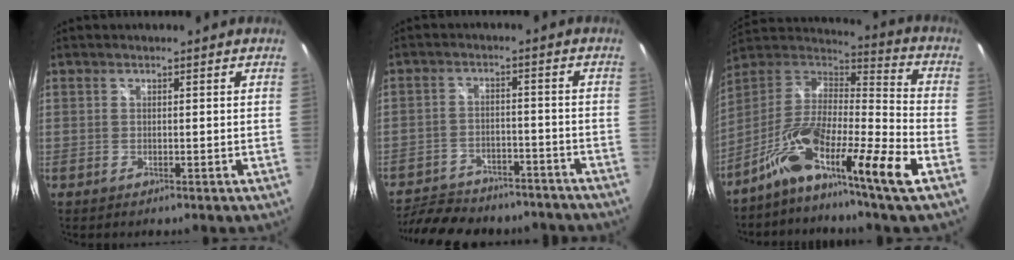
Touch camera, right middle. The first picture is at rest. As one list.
[{"total": 19.4, "force": [-16.3, 7.3, 7.6], "torque": [-0.167, 0.001, -0.220]}, {"total": 16.0, "force": [-9.0, 0.8, 13.2], "torque": [-0.243, -0.015, -0.180]}]